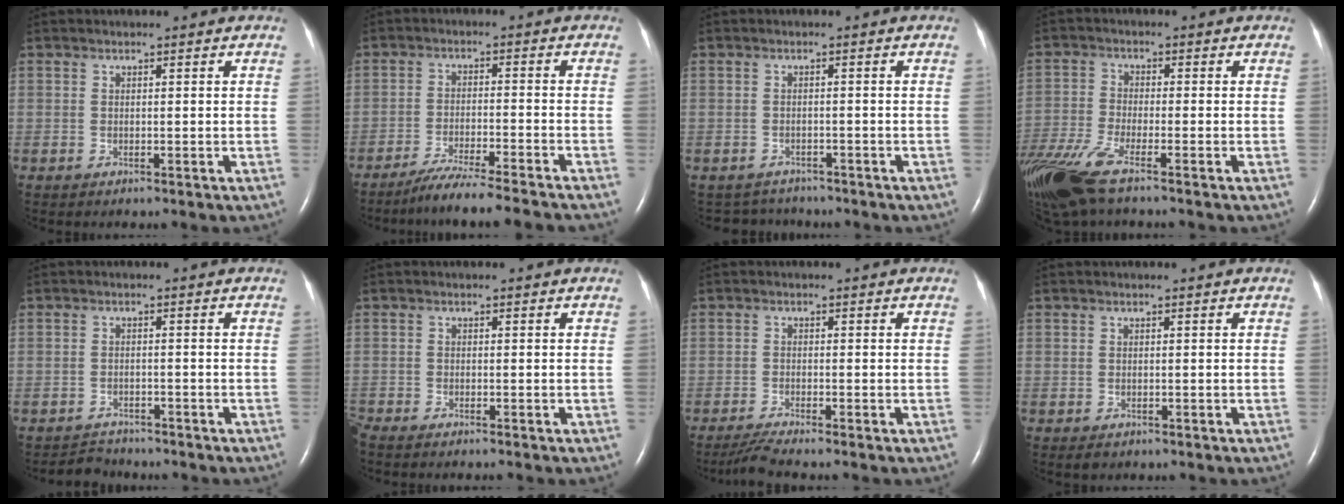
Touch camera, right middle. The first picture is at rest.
{"total": 10.4, "force": [-9.2, -0.9, 4.8], "torque": [-0.068, -0.028, -0.147]}
{"total": 3.5, "force": [-3.3, 1.2, -0.6], "torque": [0.002, 0.002, -0.048]}
{"total": 10.7, "force": [-7.8, 1.6, 7.1], "torque": [-0.160, -0.025, -0.149]}
{"total": 2.6, "force": [-2.5, 0.5, -0.8], "torque": [0.009, -0.009, -0.041]}
{"total": 2.6, "force": [-2.4, 0.0, 0.9], "torque": [-0.016, -0.004, -0.041]}
{"total": 2.8, "force": [-2.4, -0.8, 1.2], "torque": [-0.036, -0.013, -0.054]}
{"total": 0.8, "force": [-0.5, 0.5, 0.4], "torque": [-0.008, 0.000, -0.004]}